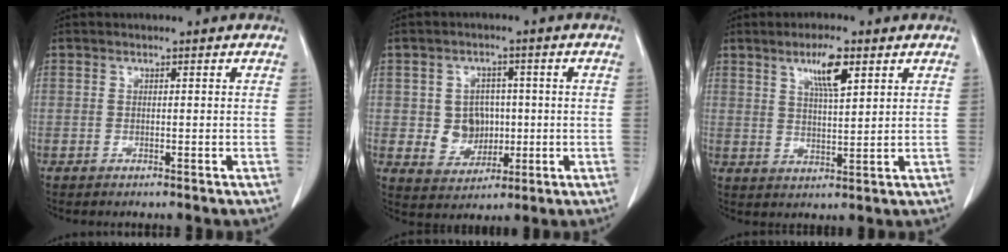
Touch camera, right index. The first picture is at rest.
{"total": 6.0, "force": [0.1, 5.3, 2.8], "torque": [-0.044, 0.009, 0.012]}
{"total": 6.2, "force": [3.3, 1.1, 5.1], "torque": [-0.093, 0.000, 0.059]}